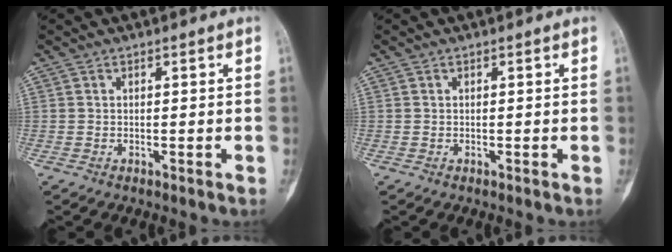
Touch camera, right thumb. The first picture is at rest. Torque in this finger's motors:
{"motor_torque": [-0.58, 0.28, -0.06, 0.28, 0.09]}